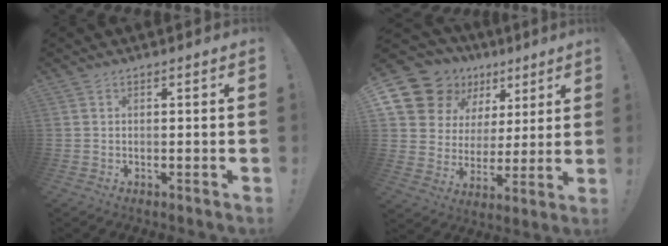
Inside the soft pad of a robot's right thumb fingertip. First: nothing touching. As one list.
[{"total": 16.3, "force": [9.4, 11.8, 6.2], "torque": [-0.107, -0.051, 0.194]}]